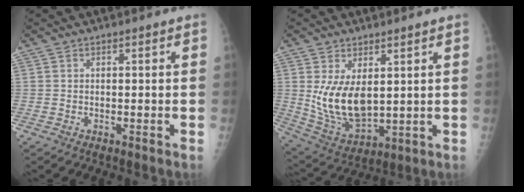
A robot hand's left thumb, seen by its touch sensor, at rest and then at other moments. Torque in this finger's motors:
{"motor_torque": [1.32, 1.54, 1.00, -0.80, 0.15]}